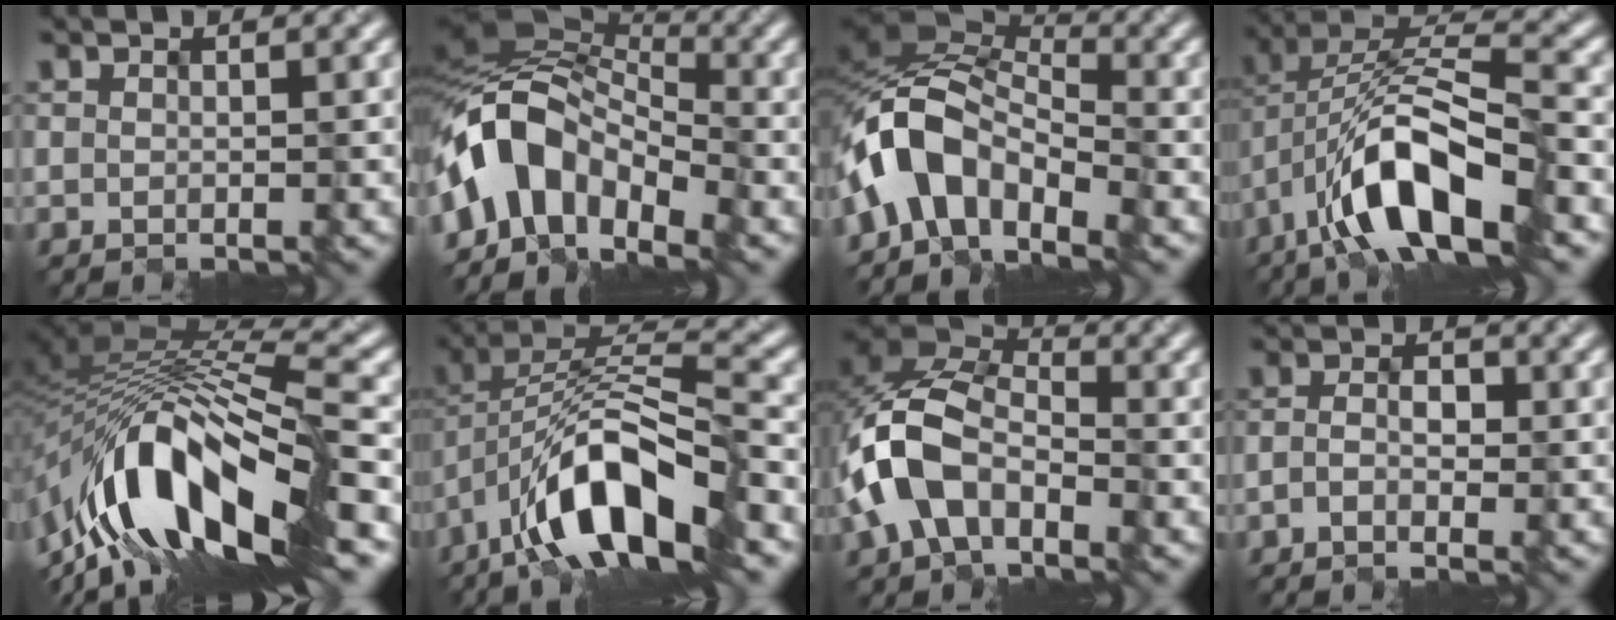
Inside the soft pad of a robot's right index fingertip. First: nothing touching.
{"total": 9.2, "force": [-4.0, 5.8, 5.9], "torque": [-0.094, 0.021, -0.092]}
{"total": 7.9, "force": [-4.3, 4.7, 4.6], "torque": [-0.073, 0.018, -0.101]}
{"total": 10.9, "force": [-5.4, 3.7, 8.7], "torque": [-0.157, 0.015, -0.098]}
{"total": 14.2, "force": [-7.3, 5.1, 11.1], "torque": [-0.199, 0.015, -0.119]}
{"total": 11.2, "force": [-6.0, 3.6, 8.7], "torque": [-0.152, 0.016, -0.112]}
{"total": 8.9, "force": [-3.1, 5.5, 6.3], "torque": [-0.136, 0.010, -0.070]}
{"total": 1.7, "force": [-1.1, 0.6, 1.2], "torque": [-0.023, 0.003, -0.022]}